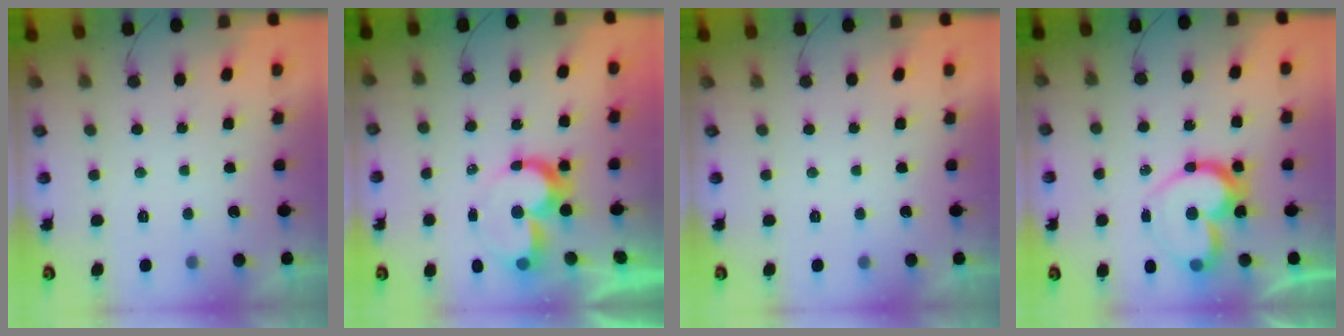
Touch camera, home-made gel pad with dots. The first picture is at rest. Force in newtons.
{"total": 10.0, "press": 9.9, "slide": 0.7}
{"total": 0.0}
{"total": 17.1, "press": 17.0, "slide": 1.4}